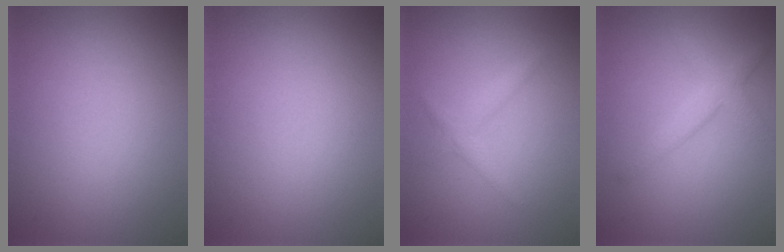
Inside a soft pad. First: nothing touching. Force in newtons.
{"total": 0.0}
{"total": 1.4, "press": 1.4, "slide": 0.0}
{"total": 2.6, "press": 2.6, "slide": 0.1}